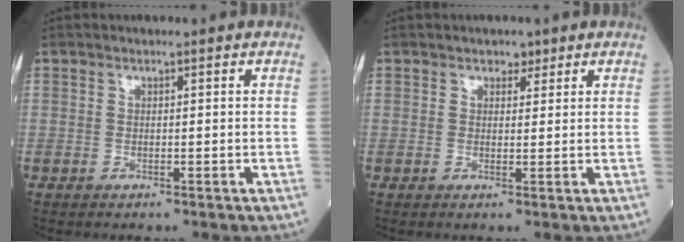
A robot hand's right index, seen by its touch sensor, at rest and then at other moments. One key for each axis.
{"total": 1.5, "fx": 1.0, "fy": 1.0, "fz": 0.5, "tx": -0.002, "ty": -0.001, "tz": 0.012}